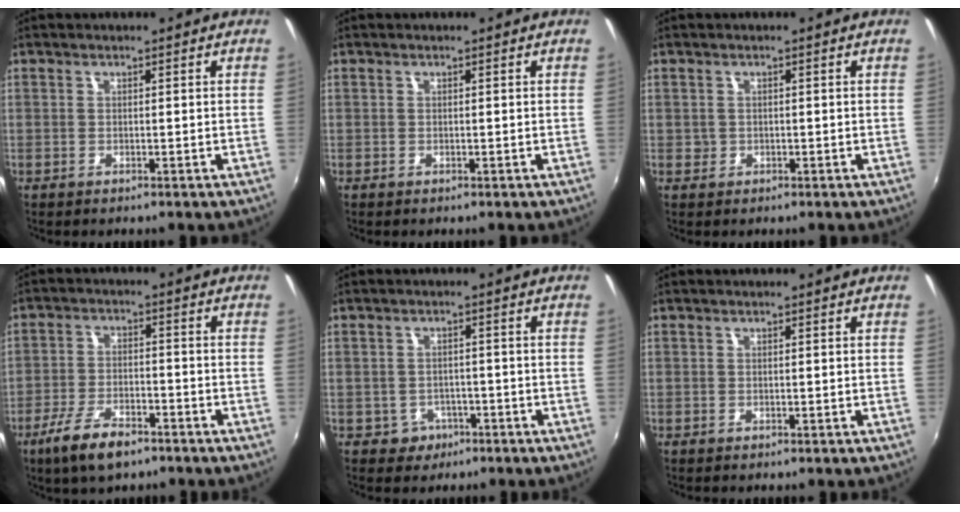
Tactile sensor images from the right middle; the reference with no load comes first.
{"total": 0.0}
{"total": 1.6, "force": [-0.2, 1.5, 0.3], "torque": [-0.002, -0.003, -0.003]}
{"total": 8.9, "force": [-6.0, 3.2, 5.6], "torque": [-0.132, -0.014, -0.111]}
{"total": 4.1, "force": [-2.0, 3.6, 0.5], "torque": [-0.024, 0.005, -0.025]}
{"total": 0.0}